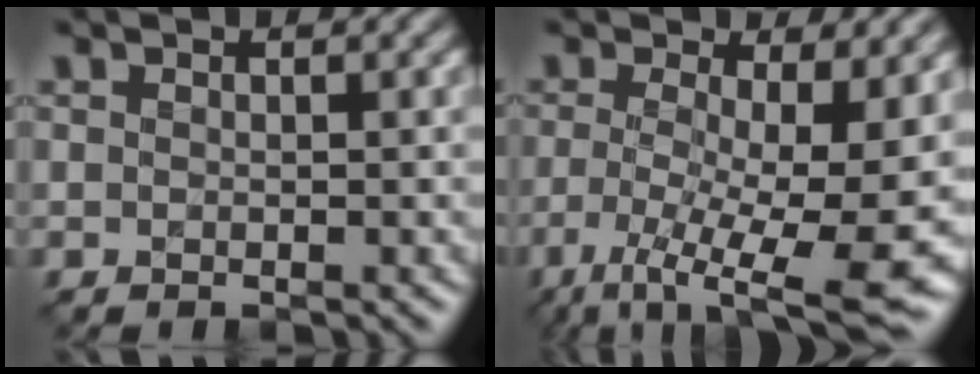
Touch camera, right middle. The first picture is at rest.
{"total": 11.2, "force": [-2.4, 3.7, 10.3], "torque": [-0.172, -0.015, -0.032]}